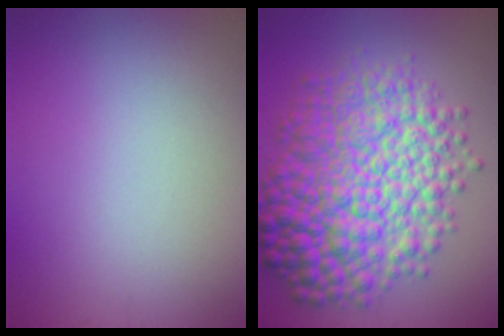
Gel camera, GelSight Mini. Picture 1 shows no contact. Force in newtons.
{"total": 11.5, "press": 11.5, "slide": 0.1}